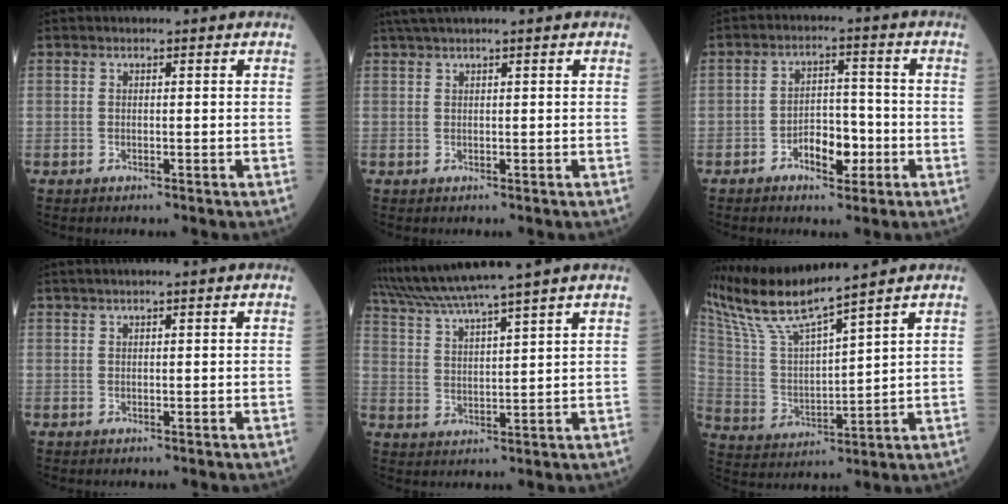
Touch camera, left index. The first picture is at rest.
{"total": 2.6, "force": [2.1, -0.4, 1.5], "torque": [-0.029, 0.019, 0.042]}
{"total": 5.6, "force": [-2.6, 2.8, 4.1], "torque": [-0.068, 0.009, -0.044]}
{"total": 1.4, "force": [1.0, -0.2, 1.0], "torque": [-0.022, 0.014, 0.023]}
{"total": 11.4, "force": [9.9, -2.2, 5.1], "torque": [-0.097, 0.015, 0.173]}
{"total": 11.8, "force": [10.4, -1.4, 5.3], "torque": [-0.123, 0.003, 0.211]}